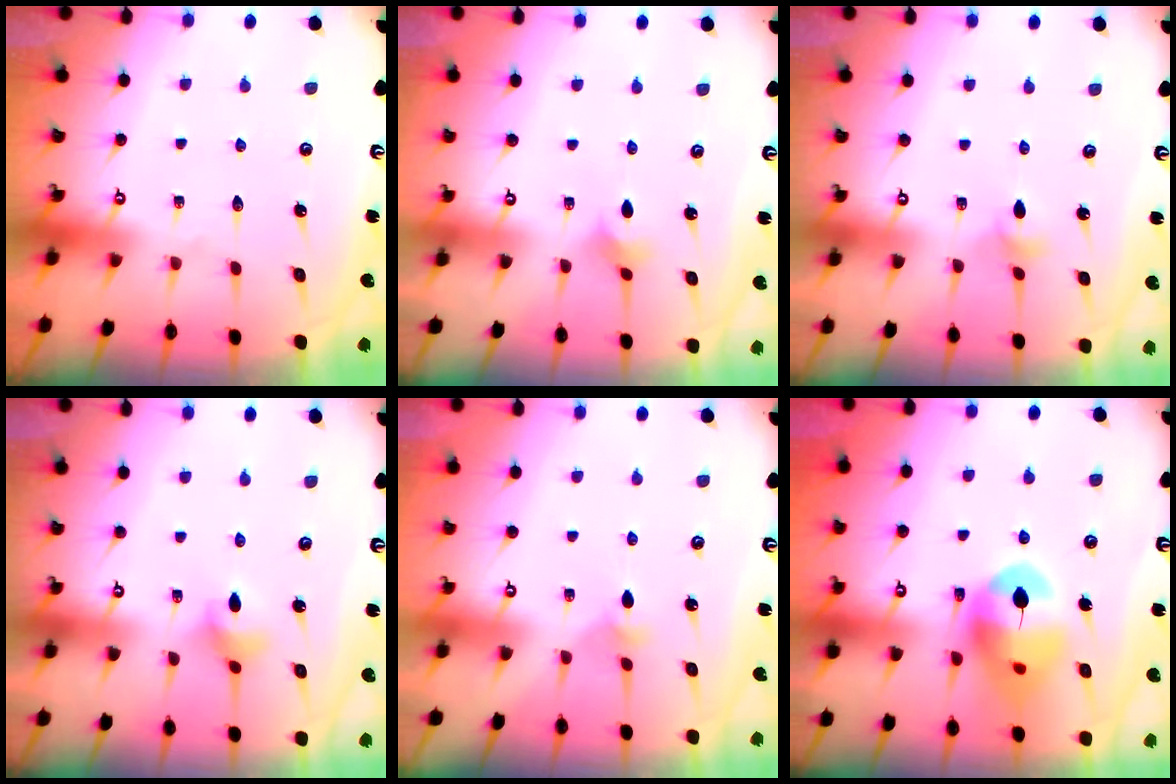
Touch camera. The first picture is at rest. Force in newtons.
{"total": 3.1, "press": 3.1, "slide": 0.6}
{"total": 2.8, "press": 2.7, "slide": 0.4}
{"total": 3.8, "press": 3.6, "slide": 1.1}
{"total": 3.3, "press": 3.2, "slide": 0.6}
{"total": 14.5, "press": 14.4, "slide": 2.0}